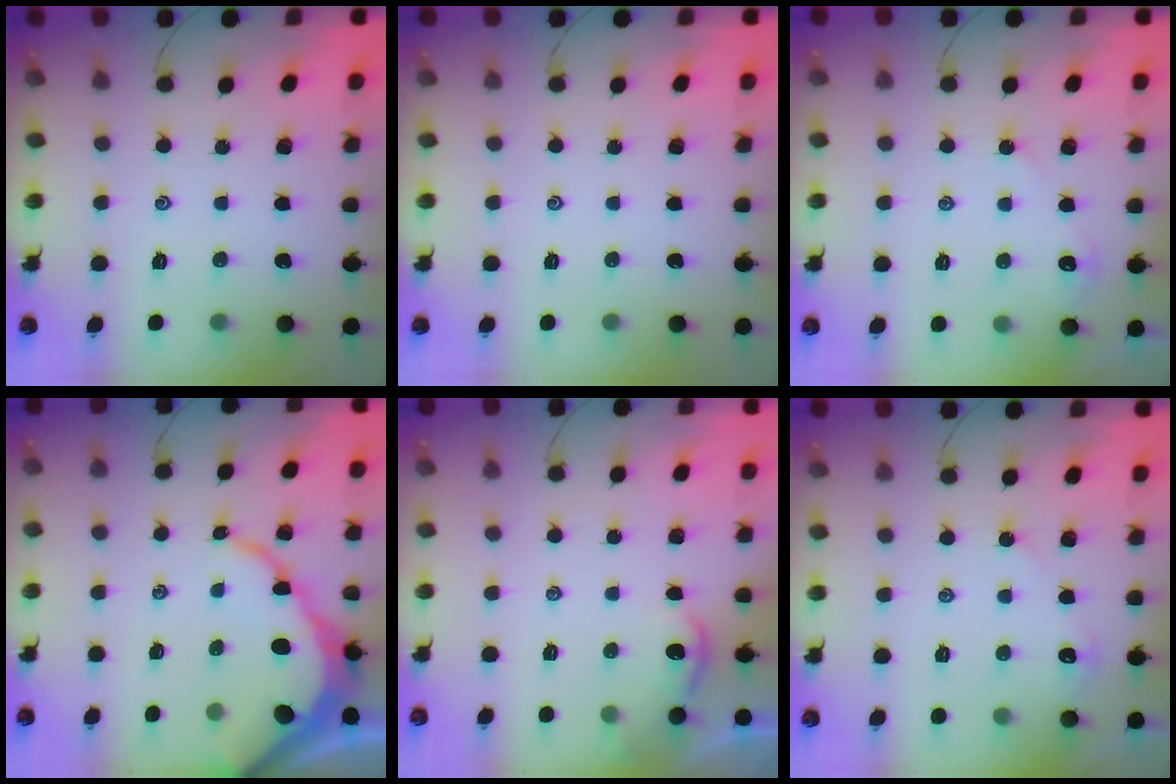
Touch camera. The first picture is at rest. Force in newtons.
{"total": 0.0}
{"total": 2.5, "press": 2.5, "slide": 0.6}
{"total": 10.2, "press": 10.1, "slide": 1.1}
{"total": 2.0, "press": 2.0, "slide": 0.1}
{"total": 2.5, "press": 2.5, "slide": 0.6}